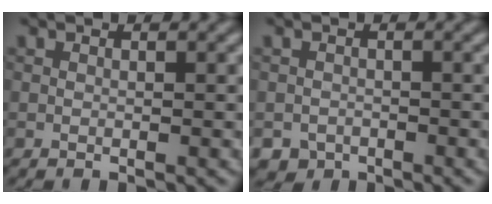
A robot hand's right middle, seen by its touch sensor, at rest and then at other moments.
{"total": 1.9, "force": [-1.2, 1.4, 0.2], "torque": [0.003, -0.003, -0.025]}